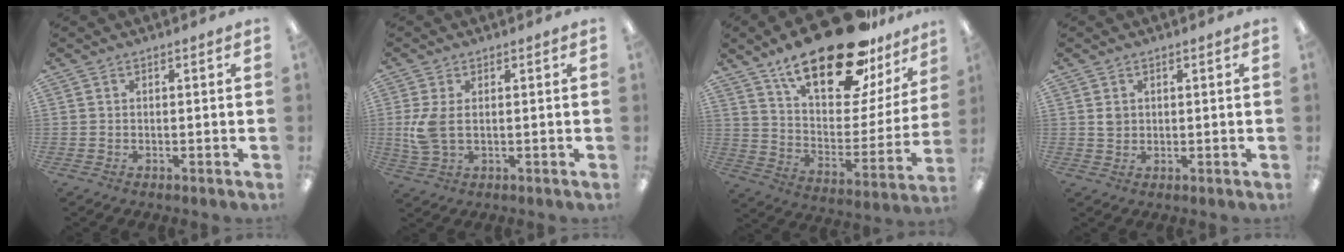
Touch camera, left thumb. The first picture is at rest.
{"total": 6.6, "force": [0.4, 3.5, 5.6], "torque": [-0.133, -0.002, 0.002]}
{"total": 28.5, "force": [19.5, 10.7, 17.8], "torque": [-0.283, -0.118, 0.328]}
{"total": 2.2, "force": [0.8, 1.8, 1.0], "torque": [-0.005, -0.001, 0.010]}